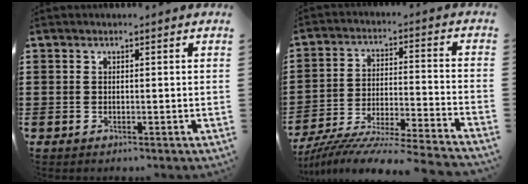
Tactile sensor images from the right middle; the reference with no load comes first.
{"total": 8.5, "force": [-8.2, -0.6, 2.2], "torque": [-0.038, -0.003, -0.165]}